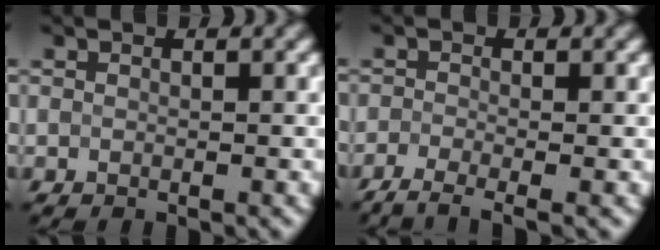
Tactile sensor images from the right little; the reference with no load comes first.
{"total": 3.2, "force": [-2.8, 0.4, 1.5], "torque": [-0.021, -0.007, -0.051]}